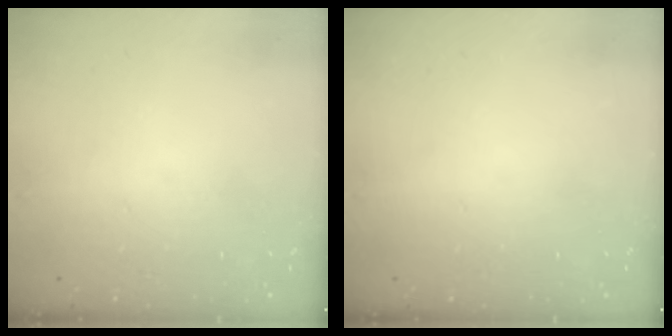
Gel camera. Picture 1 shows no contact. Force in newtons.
{"total": 0.0}